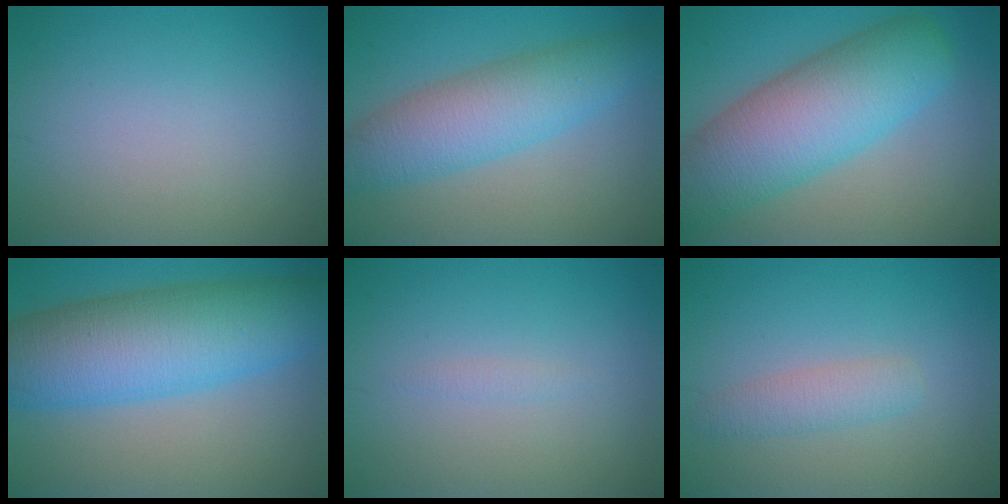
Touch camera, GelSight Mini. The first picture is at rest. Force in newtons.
{"total": 6.7, "press": 6.7, "slide": 0.1}
{"total": 10.2, "press": 10.2, "slide": 0.2}
{"total": 11.2, "press": 11.2, "slide": 0.2}
{"total": 0.6, "press": 0.6, "slide": 0.0}
{"total": 2.2, "press": 2.2, "slide": 0.1}